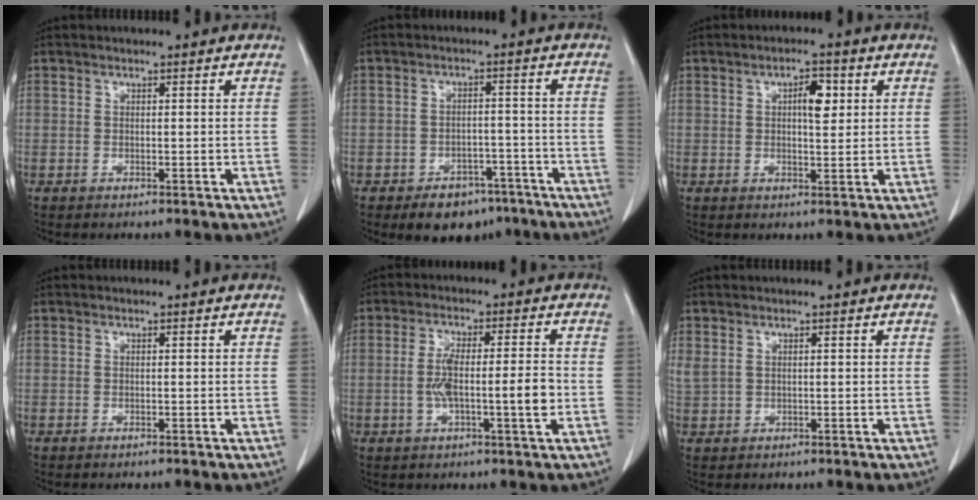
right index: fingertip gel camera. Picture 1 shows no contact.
{"total": 7.9, "force": [-5.6, 4.7, 2.9], "torque": [-0.028, 0.012, -0.076]}
{"total": 4.1, "force": [1.1, 1.5, 3.6], "torque": [-0.058, 0.005, 0.017]}
{"total": 0.0}
{"total": 7.7, "force": [-1.3, 0.8, 7.5], "torque": [-0.141, 0.009, -0.023]}
{"total": 1.9, "force": [1.0, 1.0, 1.2], "torque": [-0.041, 0.015, 0.034]}